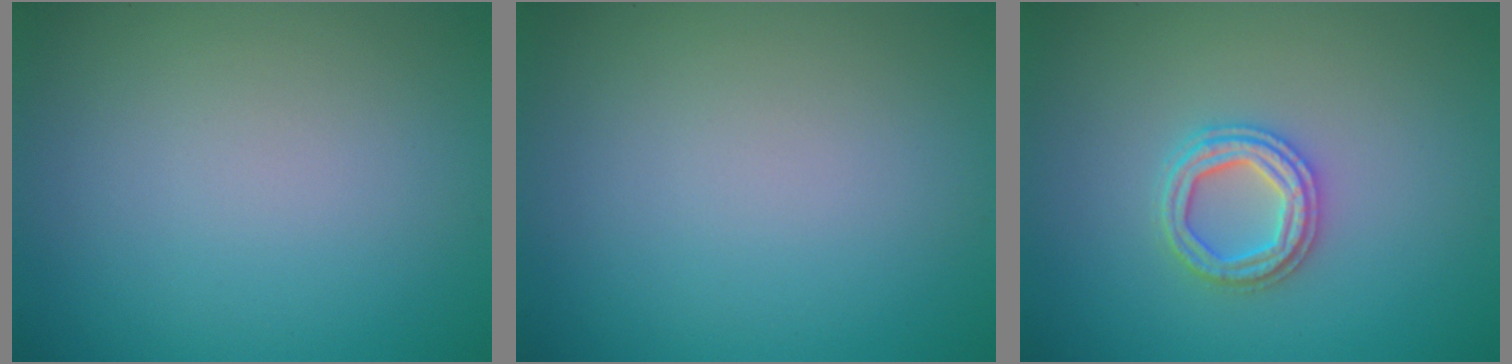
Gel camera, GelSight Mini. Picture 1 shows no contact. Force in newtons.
{"total": 0.0}
{"total": 2.7, "press": 2.6, "slide": 0.7}